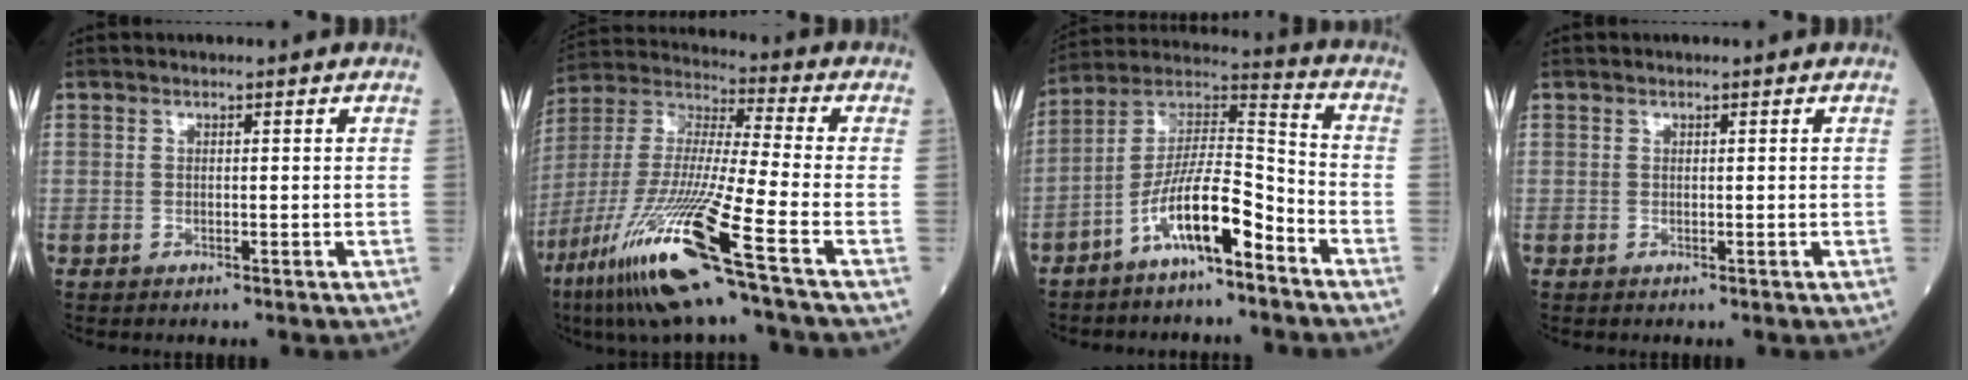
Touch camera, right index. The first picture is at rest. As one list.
[{"total": 20.5, "force": [-11.2, -0.5, 17.1], "torque": [-0.387, -0.062, -0.218]}, {"total": 12.2, "force": [-6.7, 2.3, 9.9], "torque": [-0.186, 0.015, -0.124]}, {"total": 0.0}]